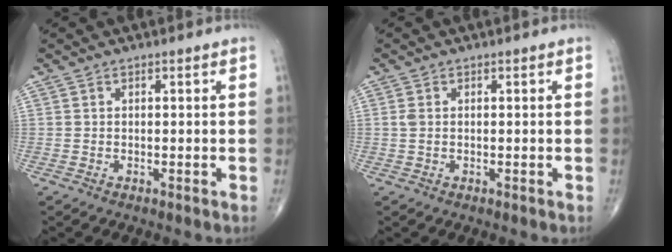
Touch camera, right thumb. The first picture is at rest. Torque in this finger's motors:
{"motor_torque": [0.05, -0.15, 0.23, 0.09, 0.04]}